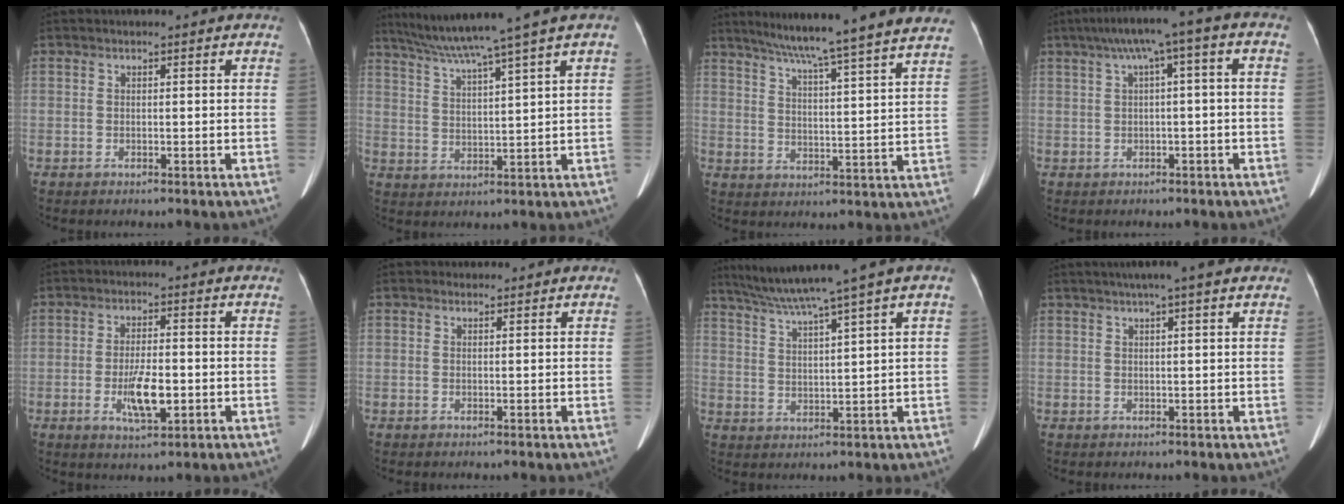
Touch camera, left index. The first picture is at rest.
{"total": 10.5, "force": [8.2, -2.4, 6.2], "torque": [-0.104, 0.014, 0.137]}
{"total": 21.9, "force": [19.3, -1.9, 10.2], "torque": [-0.165, -0.033, 0.249]}
{"total": 7.4, "force": [1.5, 0.7, 7.2], "torque": [-0.120, 0.045, 0.022]}
{"total": 6.3, "force": [-1.6, 1.8, 5.8], "torque": [-0.112, -0.006, -0.024]}
{"total": 0.6, "force": [0.4, 0.5, 0.0], "torque": [0.001, -0.001, 0.006]}
{"total": 9.8, "force": [7.2, -1.8, 6.5], "torque": [-0.106, 0.024, 0.122]}
{"total": 5.7, "force": [4.2, -0.1, 3.8], "torque": [-0.059, 0.028, 0.062]}